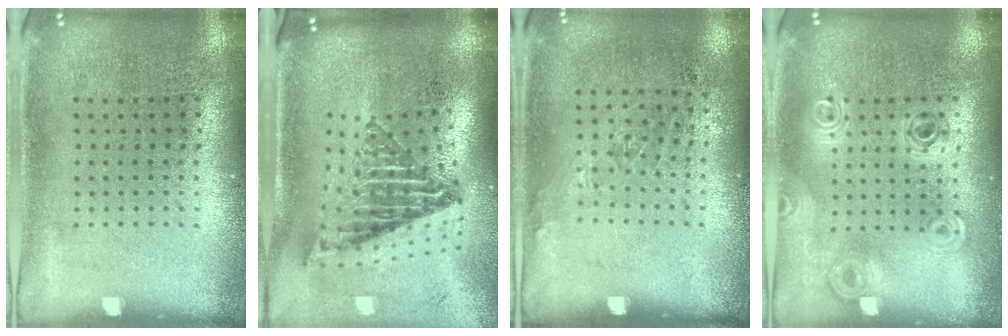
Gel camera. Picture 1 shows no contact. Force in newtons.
{"total": 2.6, "press": 1.6, "slide": 2.1}
{"total": 0.9, "press": 0.7, "slide": 0.6}
{"total": 0.8, "press": 0.8, "slide": 0.1}